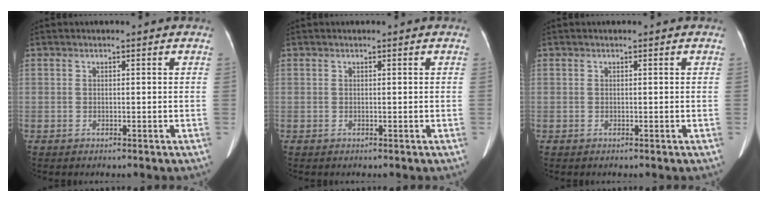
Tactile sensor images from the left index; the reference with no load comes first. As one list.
[{"total": 0.0}, {"total": 0.0}]